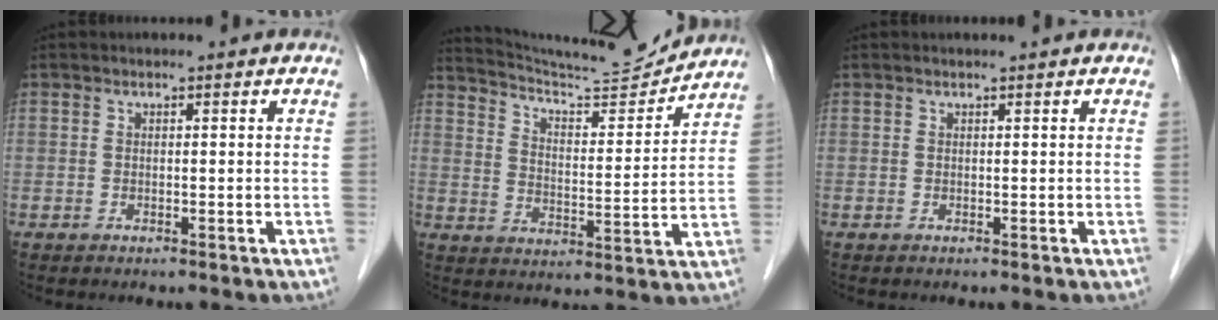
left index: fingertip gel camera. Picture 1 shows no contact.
{"total": 13.8, "force": [13.6, -0.9, 2.7], "torque": [-0.055, -0.020, 0.211]}
{"total": 0.6, "force": [0.5, -0.1, 0.2], "torque": [-0.005, 0.003, 0.009]}